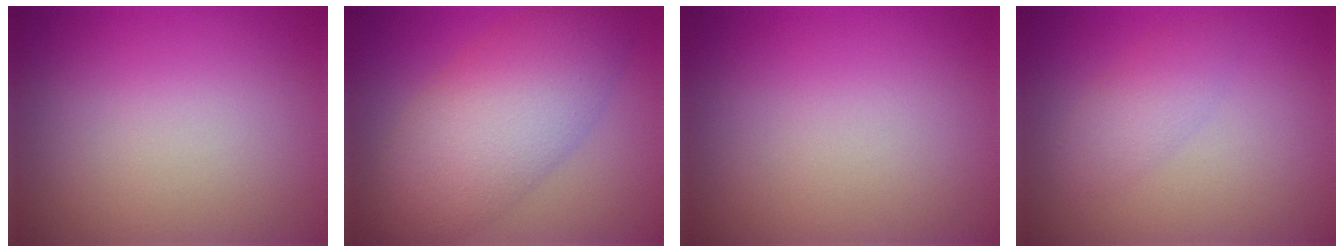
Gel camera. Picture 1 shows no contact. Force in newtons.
{"total": 8.6, "press": 8.5, "slide": 0.5}
{"total": 0.0}
{"total": 2.2, "press": 2.2, "slide": 0.1}